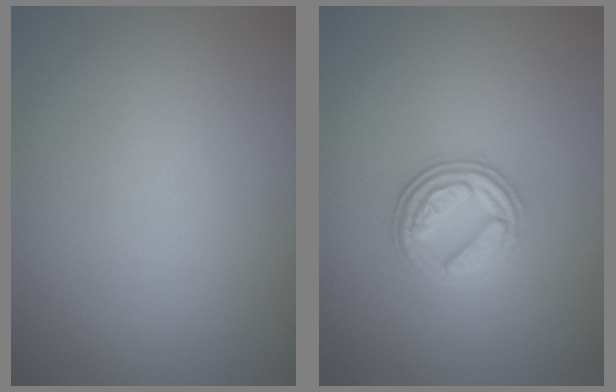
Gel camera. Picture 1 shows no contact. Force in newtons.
{"total": 3.5, "press": 3.0, "slide": 1.8}